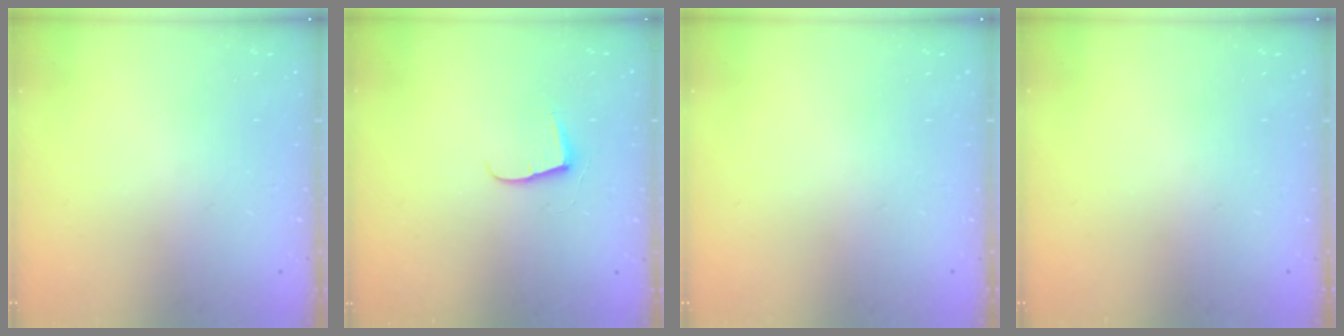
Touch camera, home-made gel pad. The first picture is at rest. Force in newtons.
{"total": 6.2, "press": 6.2, "slide": 0.5}
{"total": 0.0}
{"total": 0.0}